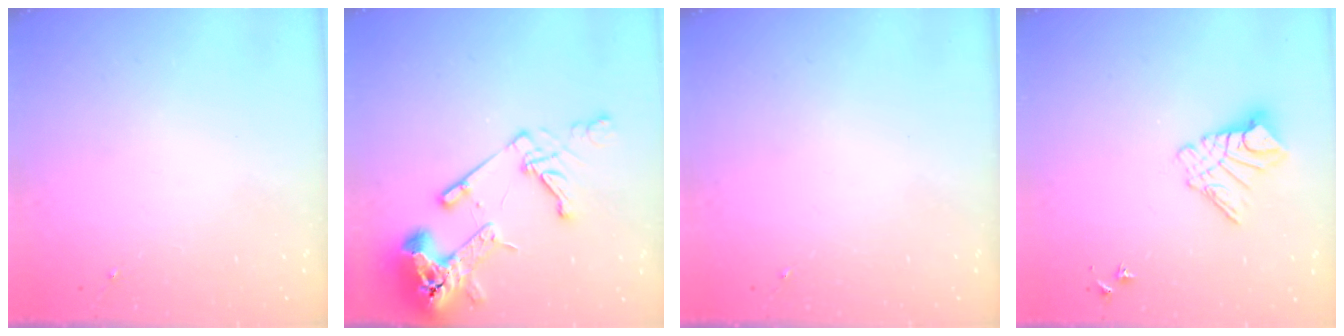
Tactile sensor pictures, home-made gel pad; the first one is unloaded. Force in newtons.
{"total": 18.8, "press": 18.6, "slide": 2.5}
{"total": 0.0}
{"total": 10.6, "press": 10.5, "slide": 1.1}